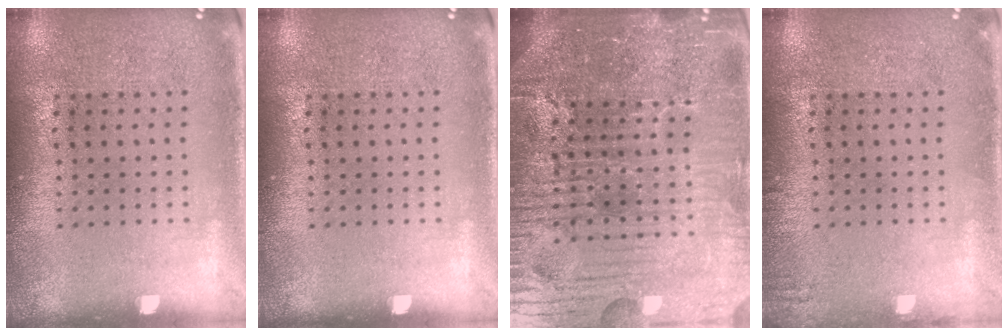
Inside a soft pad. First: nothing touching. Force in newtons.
{"total": 0.0}
{"total": 6.3, "press": 5.8, "slide": 2.3}
{"total": 0.8, "press": 0.8, "slide": 0.1}